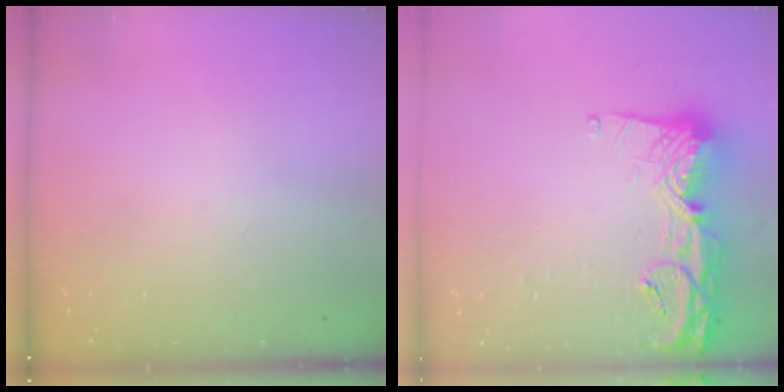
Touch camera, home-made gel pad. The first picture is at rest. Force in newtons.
{"total": 16.7, "press": 16.6, "slide": 1.5}